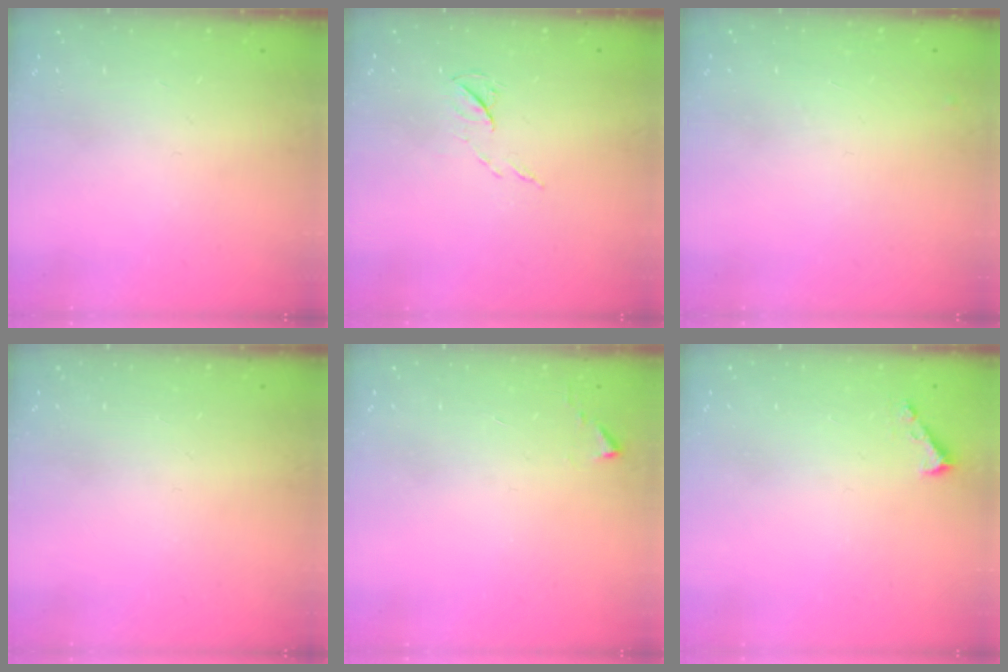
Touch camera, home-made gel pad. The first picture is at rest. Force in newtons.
{"total": 5.0, "press": 5.0, "slide": 0.7}
{"total": 4.5, "press": 4.4, "slide": 0.6}
{"total": 0.0}
{"total": 2.7, "press": 2.7, "slide": 0.5}
{"total": 1.6, "press": 1.6, "slide": 0.1}